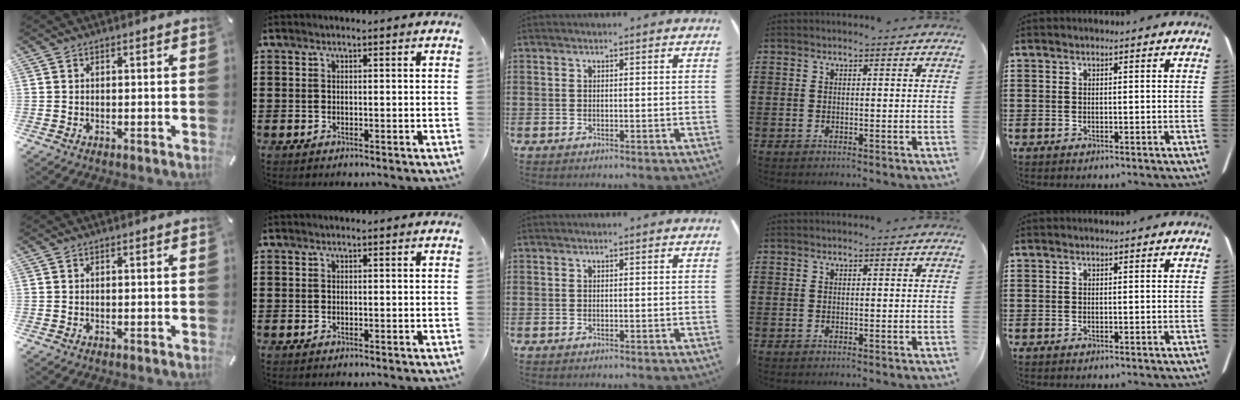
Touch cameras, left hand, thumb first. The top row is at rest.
{}